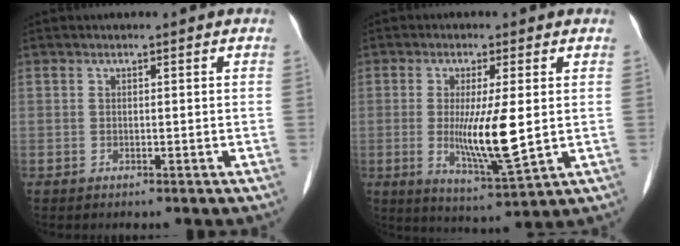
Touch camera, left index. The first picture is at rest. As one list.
[{"total": 8.9, "force": [0.0, 1.1, 8.9], "torque": [-0.166, -0.024, 0.002]}]